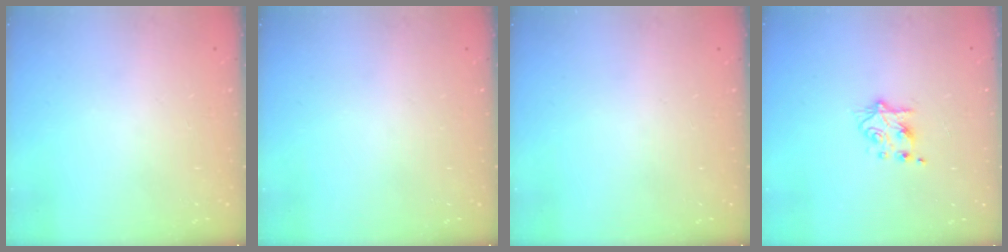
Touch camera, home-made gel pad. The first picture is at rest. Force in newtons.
{"total": 0.0}
{"total": 0.0}
{"total": 5.6, "press": 5.6, "slide": 0.8}